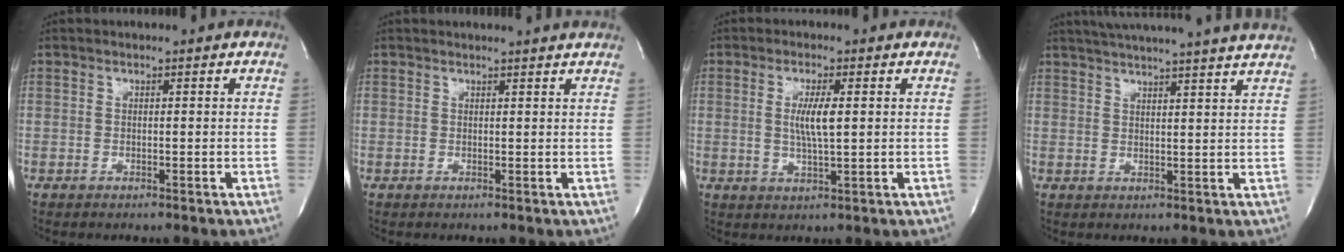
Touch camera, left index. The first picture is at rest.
{"total": 3.5, "force": [3.3, -0.5, 0.9], "torque": [-0.011, -0.002, 0.025]}
{"total": 4.5, "force": [0.2, 0.3, 4.4], "torque": [-0.086, -0.011, 0.005]}
{"total": 20.0, "force": [18.3, -0.7, 8.2], "torque": [-0.136, -0.012, 0.232]}